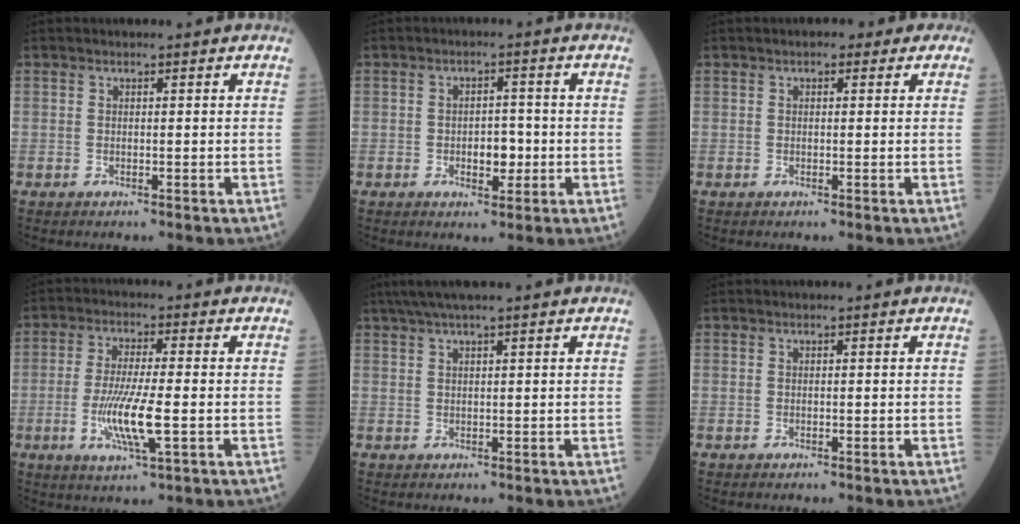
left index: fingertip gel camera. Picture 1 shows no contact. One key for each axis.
{"total": 3.9, "fx": -1.0, "fy": 2.1, "fz": 3.2, "tx": -0.045, "ty": 0.005, "tz": -0.011}
{"total": 1.9, "fx": 0.8, "fy": 1.2, "fz": 1.1, "tx": -0.014, "ty": 0.015, "tz": 0.005}
{"total": 8.5, "fx": -2.0, "fy": 0.7, "fz": 8.2, "tx": -0.164, "ty": -0.016, "tz": -0.039}
{"total": 5.8, "fx": 4.5, "fy": -0.4, "fz": 3.6, "tx": -0.062, "ty": 0.037, "tz": 0.080}
{"total": 0.0}